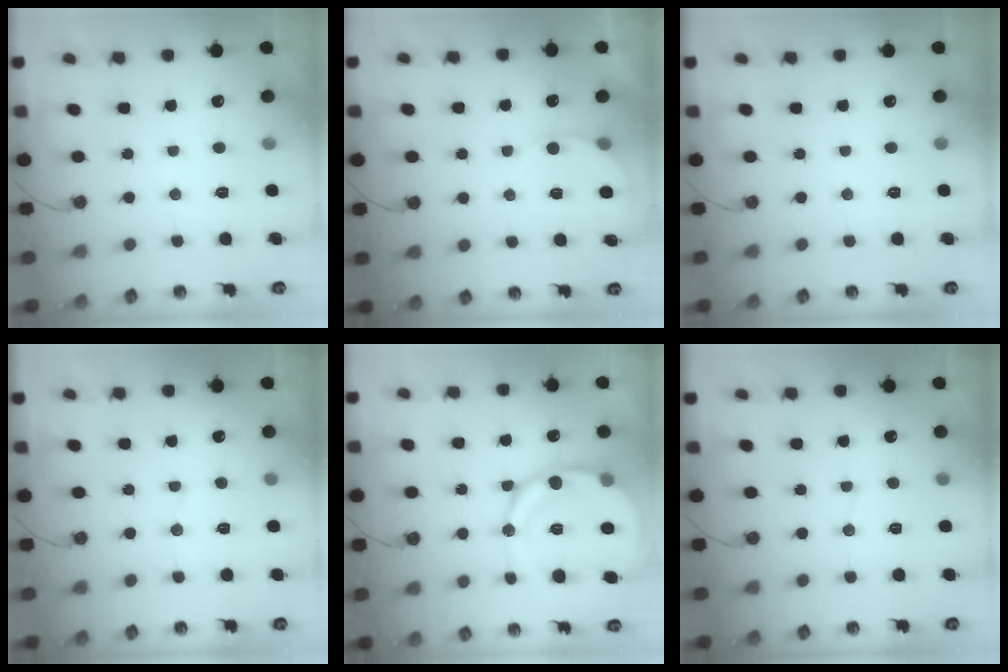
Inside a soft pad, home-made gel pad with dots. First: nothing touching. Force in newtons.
{"total": 3.4, "press": 3.4, "slide": 0.3}
{"total": 0.0}
{"total": 3.8, "press": 3.4, "slide": 1.7}
{"total": 15.7, "press": 15.4, "slide": 3.0}
{"total": 2.5, "press": 2.5, "slide": 0.2}